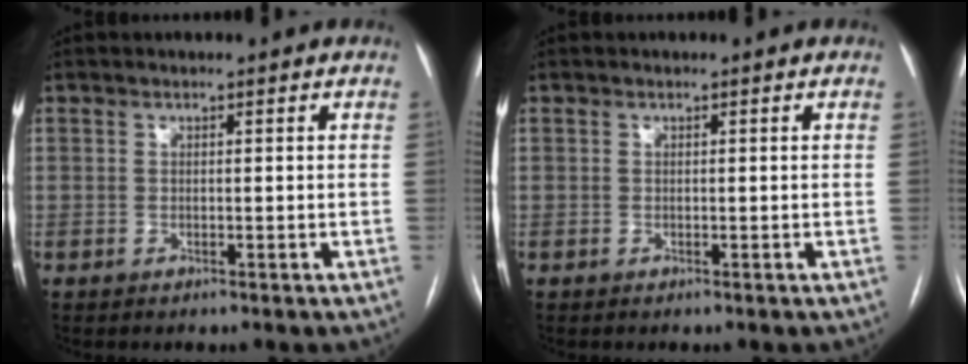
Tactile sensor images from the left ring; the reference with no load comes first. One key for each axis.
{"total": 0.0}